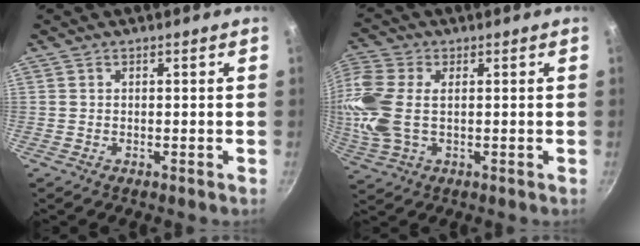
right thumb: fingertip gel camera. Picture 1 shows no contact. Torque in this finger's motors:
{"motor_torque": [-0.39, 0.92, 0.80, -0.59, 0.25]}